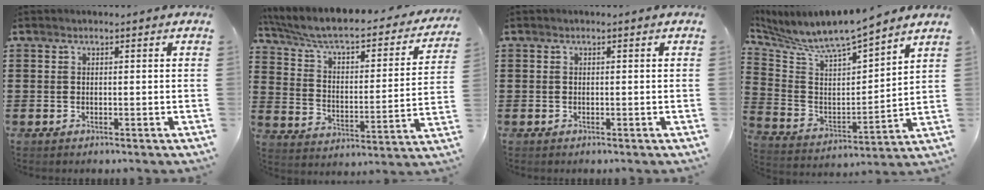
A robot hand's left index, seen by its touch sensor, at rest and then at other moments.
{"total": 5.6, "force": [4.5, 1.2, 3.1], "torque": [-0.081, -0.039, 0.071]}
{"total": 0.0}
{"total": 7.0, "force": [6.5, 0.8, 2.3], "torque": [-0.079, -0.053, 0.107]}